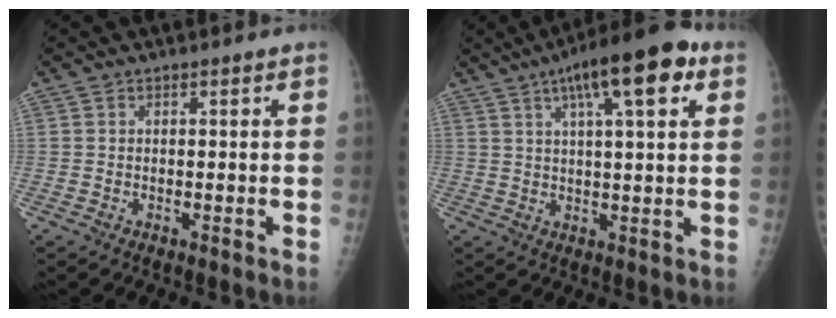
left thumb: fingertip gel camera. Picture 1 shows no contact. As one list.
[{"total": 13.8, "force": [6.3, 3.5, 11.7], "torque": [-0.166, 0.004, 0.089]}]